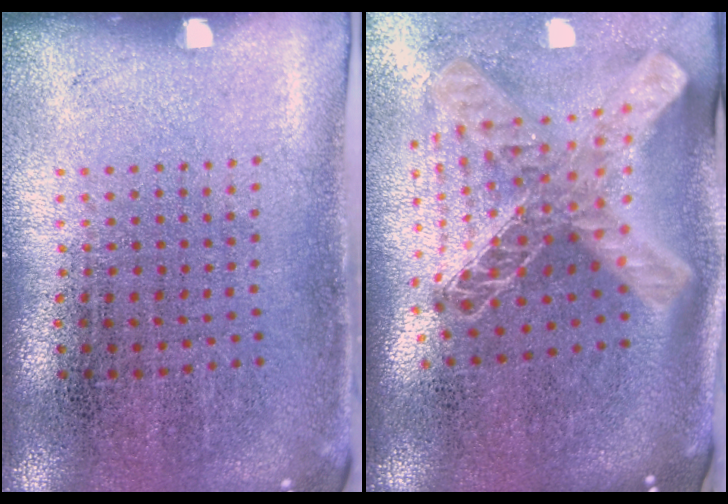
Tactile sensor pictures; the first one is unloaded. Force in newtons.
{"total": 2.9, "press": 2.0, "slide": 2.1}